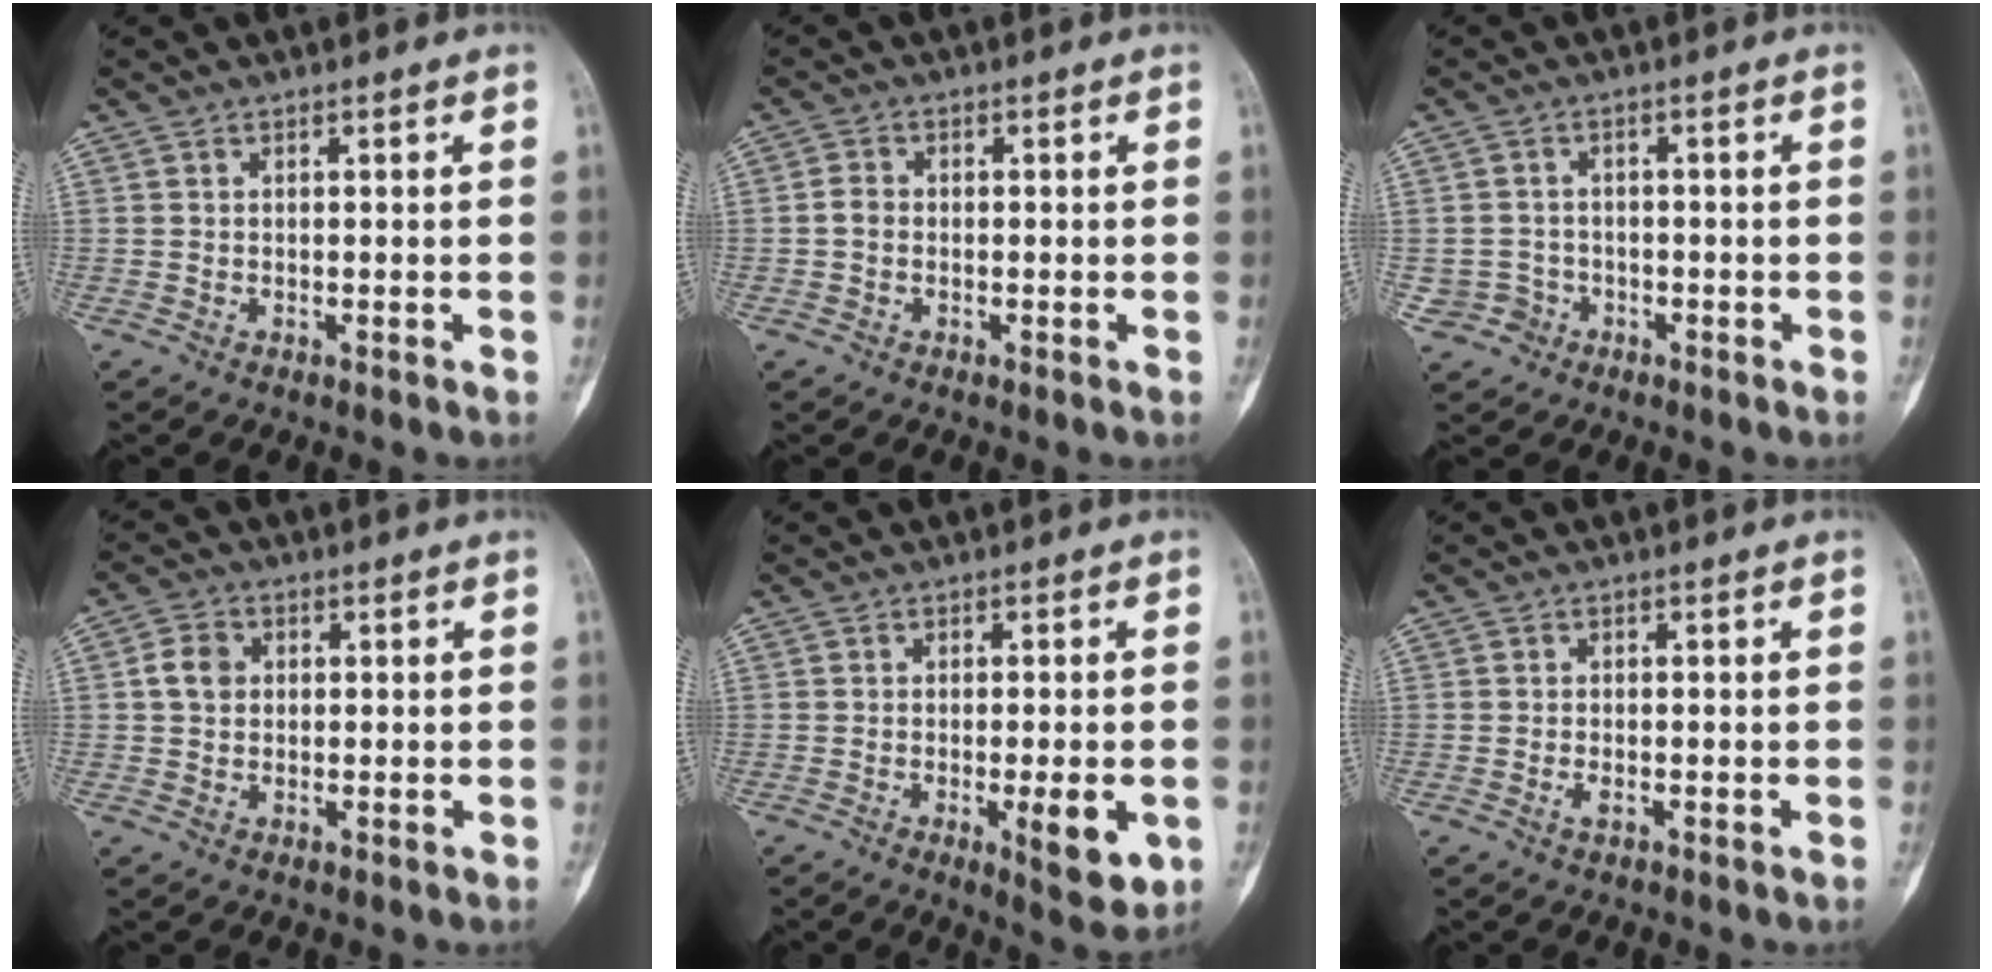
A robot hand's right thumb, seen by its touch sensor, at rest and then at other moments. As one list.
[{"total": 2.0, "force": [-0.4, 1.7, 1.1], "torque": [-0.014, 0.007, -0.010]}, {"total": 3.2, "force": [-1.2, 3.0, -0.2], "torque": [0.025, 0.015, -0.023]}, {"total": 4.1, "force": [0.6, 3.4, 2.3], "torque": [-0.034, 0.006, 0.007]}, {"total": 7.6, "force": [-2.0, 2.1, 7.0], "torque": [-0.088, -0.013, -0.022]}, {"total": 1.2, "force": [-0.5, 0.5, 1.0], "torque": [-0.020, -0.001, -0.010]}]